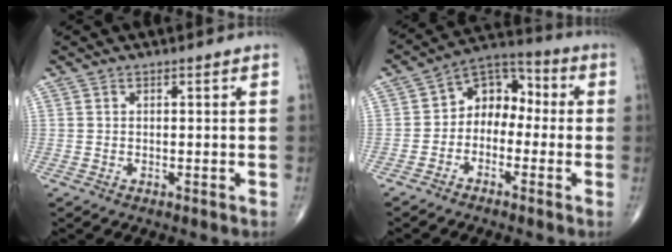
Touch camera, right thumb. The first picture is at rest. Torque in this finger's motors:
{"motor_torque": [-0.19, 0.42, 0.07, -0.01, 0.01]}